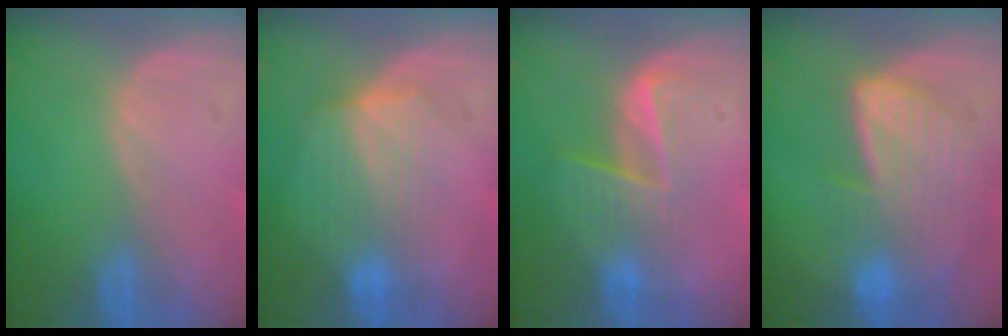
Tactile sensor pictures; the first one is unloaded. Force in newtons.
{"total": 7.2, "press": 6.5, "slide": 3.0}
{"total": 6.9, "press": 5.6, "slide": 4.0}
{"total": 7.4, "press": 7.3, "slide": 1.6}